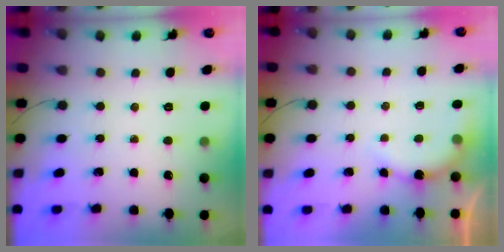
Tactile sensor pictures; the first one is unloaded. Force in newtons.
{"total": 6.0, "press": 6.0, "slide": 0.5}